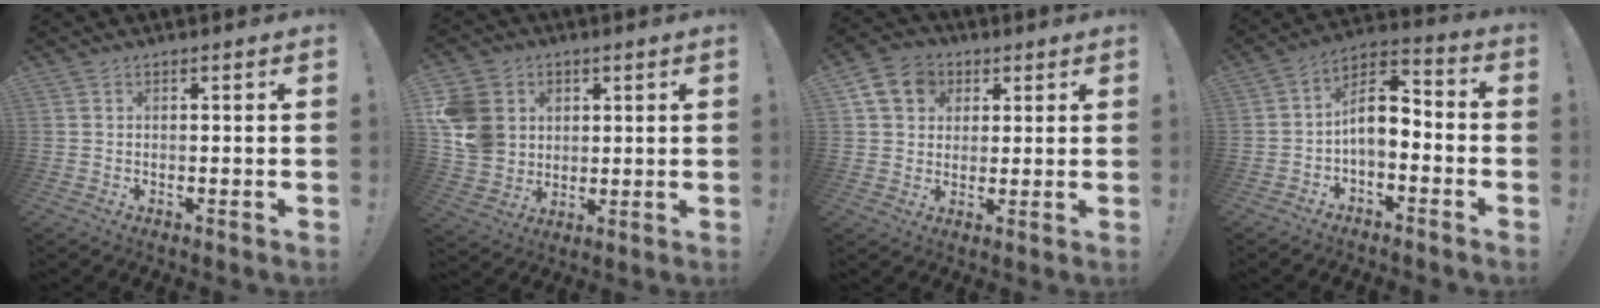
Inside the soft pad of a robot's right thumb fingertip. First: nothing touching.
{"total": 12.9, "force": [2.8, 11.4, 5.2], "torque": [-0.095, -0.011, 0.061]}
{"total": 10.7, "force": [3.9, 9.0, 4.3], "torque": [-0.062, -0.006, 0.080]}
{"total": 8.9, "force": [-1.5, 5.4, 6.9], "torque": [-0.117, 0.010, -0.024]}